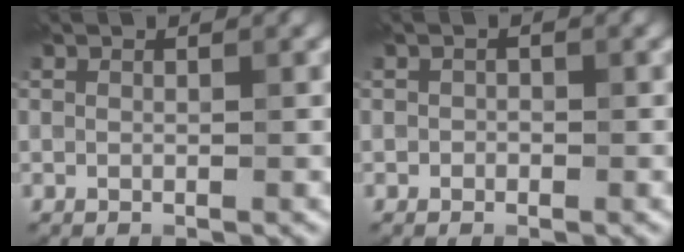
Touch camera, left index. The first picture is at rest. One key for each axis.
{"total": 0.7, "fx": -0.3, "fy": 0.6, "fz": 0.0, "tx": 0.004, "ty": 0.004, "tz": -0.007}